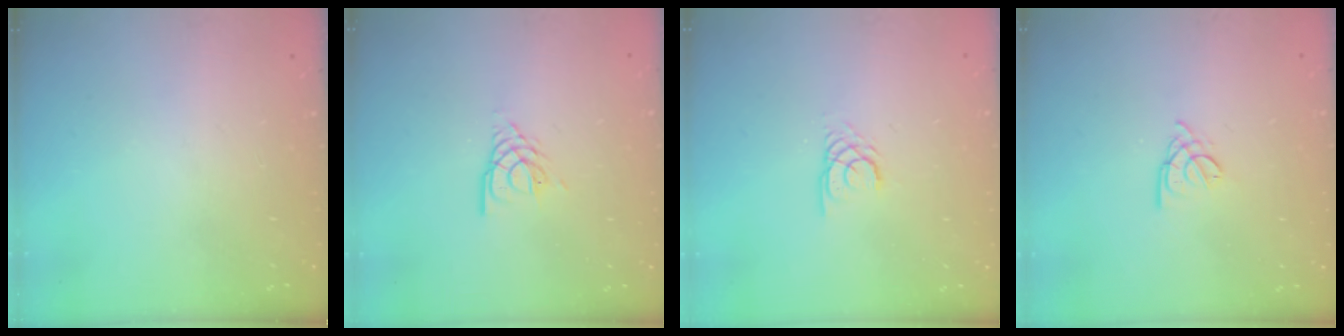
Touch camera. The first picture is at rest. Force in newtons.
{"total": 2.6, "press": 2.5, "slide": 0.4}
{"total": 2.0, "press": 2.0, "slide": 0.1}
{"total": 2.8, "press": 2.7, "slide": 0.5}